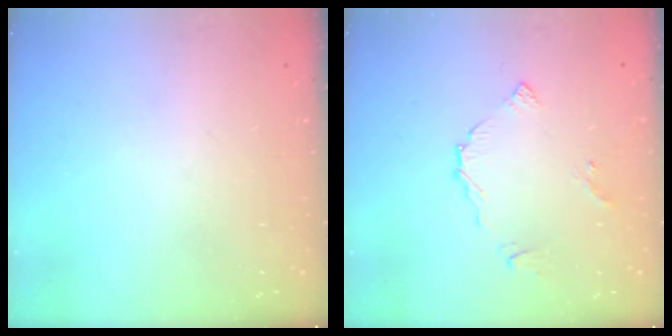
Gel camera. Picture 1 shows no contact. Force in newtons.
{"total": 5.8, "press": 5.7, "slide": 0.5}